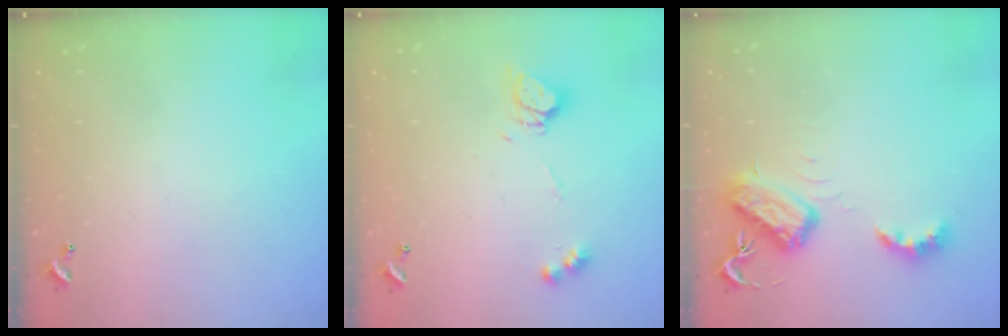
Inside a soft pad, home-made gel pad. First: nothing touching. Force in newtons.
{"total": 10.2, "press": 10.1, "slide": 0.8}
{"total": 5.8, "press": 5.7, "slide": 0.6}